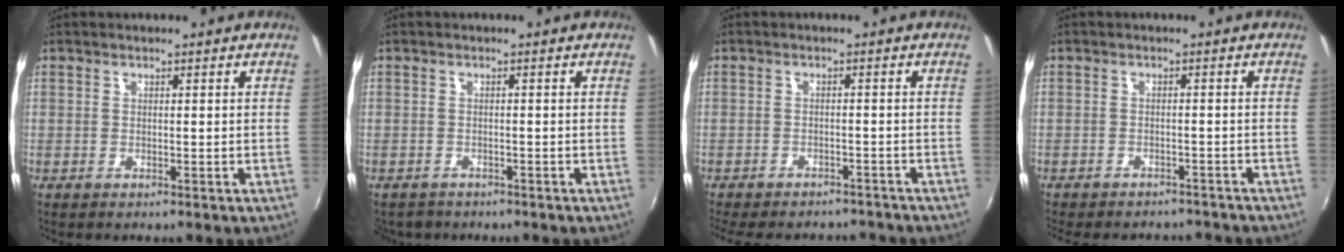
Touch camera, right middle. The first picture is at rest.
{"total": 3.5, "force": [-2.8, 1.9, 0.7], "torque": [-0.023, -0.008, -0.047]}
{"total": 13.2, "force": [-11.3, 4.7, 5.0], "torque": [-0.114, -0.012, -0.151]}
{"total": 10.3, "force": [-9.0, 3.5, 3.5], "torque": [-0.083, -0.013, -0.121]}